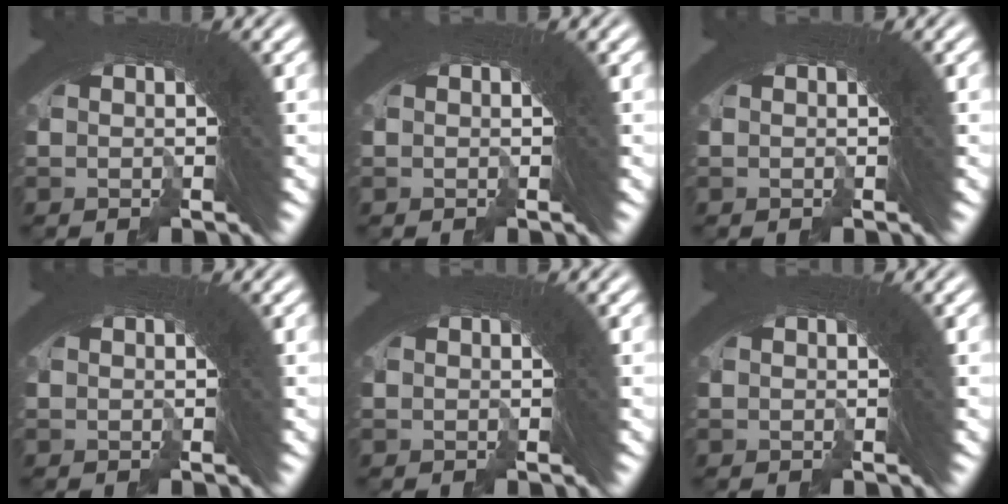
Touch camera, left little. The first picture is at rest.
{"total": 0.0}
{"total": 0.0}
{"total": 0.0}
{"total": 0.0}
{"total": 0.0}